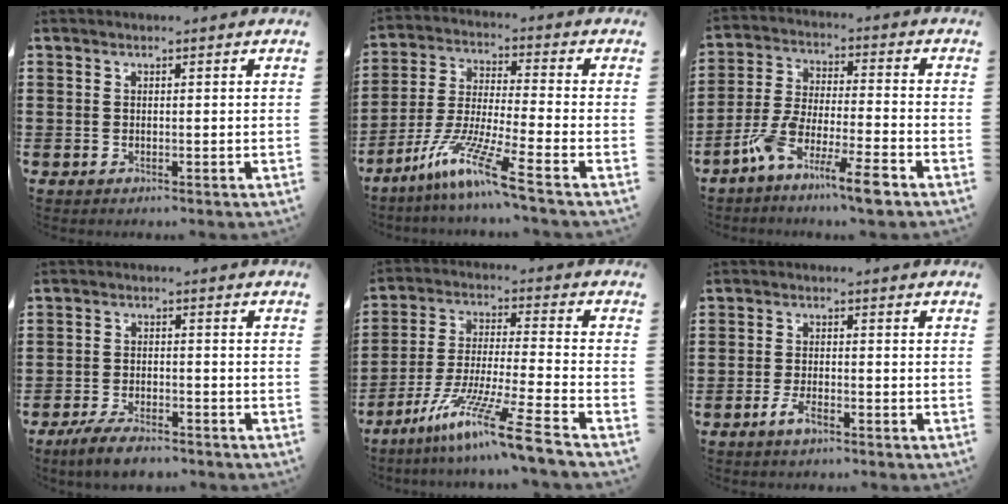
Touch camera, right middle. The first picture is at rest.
{"total": 10.0, "force": [-7.2, 0.2, 6.9], "torque": [-0.149, -0.011, -0.145]}
{"total": 9.4, "force": [-6.9, 0.7, 6.3], "torque": [-0.134, -0.005, -0.136]}
{"total": 4.3, "force": [-3.7, 0.9, 1.9], "torque": [-0.046, -0.001, -0.075]}
{"total": 12.1, "force": [-9.0, -0.5, 8.1], "torque": [-0.154, 0.001, -0.175]}
{"total": 3.2, "force": [-1.7, 1.0, 2.5], "torque": [-0.049, -0.002, -0.033]}